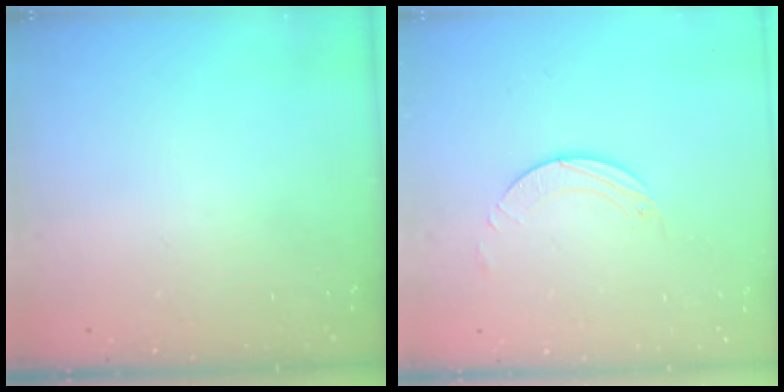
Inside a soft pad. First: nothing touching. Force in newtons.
{"total": 2.0, "press": 2.0, "slide": 0.2}